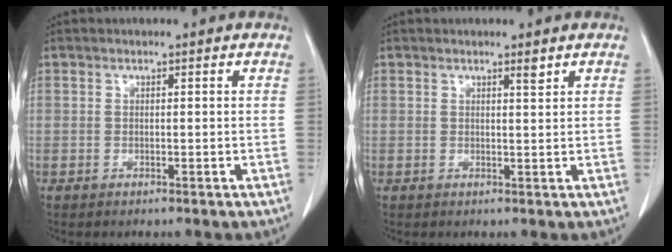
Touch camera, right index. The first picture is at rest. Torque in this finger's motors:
{"motor_torque": [0.03, 0.01, 0.00, 0.00]}